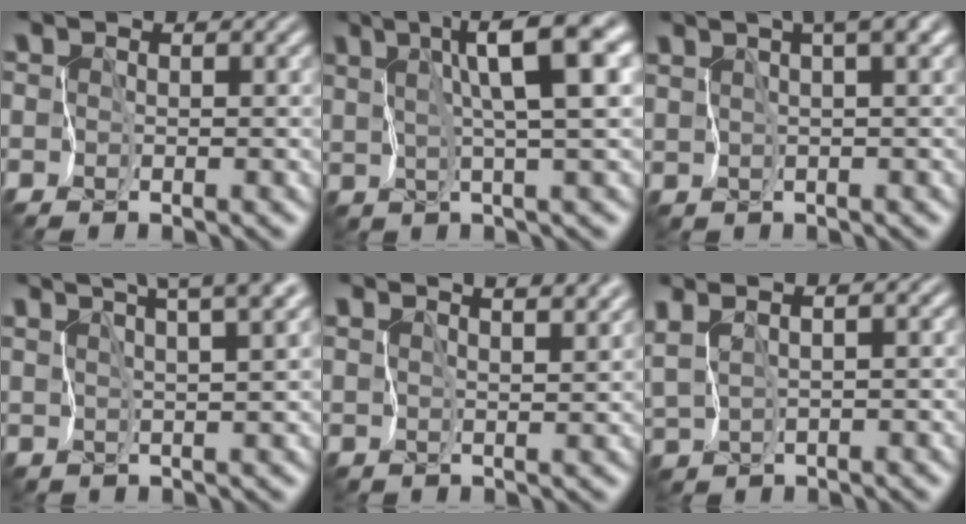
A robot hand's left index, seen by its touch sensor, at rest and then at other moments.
{"total": 7.7, "force": [3.1, 1.1, 6.9], "torque": [-0.115, 0.011, 0.056]}
{"total": 4.8, "force": [2.9, 0.9, 3.8], "torque": [-0.063, 0.017, 0.051]}
{"total": 10.6, "force": [7.6, 3.3, 6.7], "torque": [-0.081, 0.045, 0.088]}
{"total": 7.2, "force": [5.8, 2.2, 3.7], "torque": [-0.056, 0.031, 0.071]}
{"total": 3.0, "force": [2.4, 0.5, 1.7], "torque": [-0.059, 0.014, 0.052]}